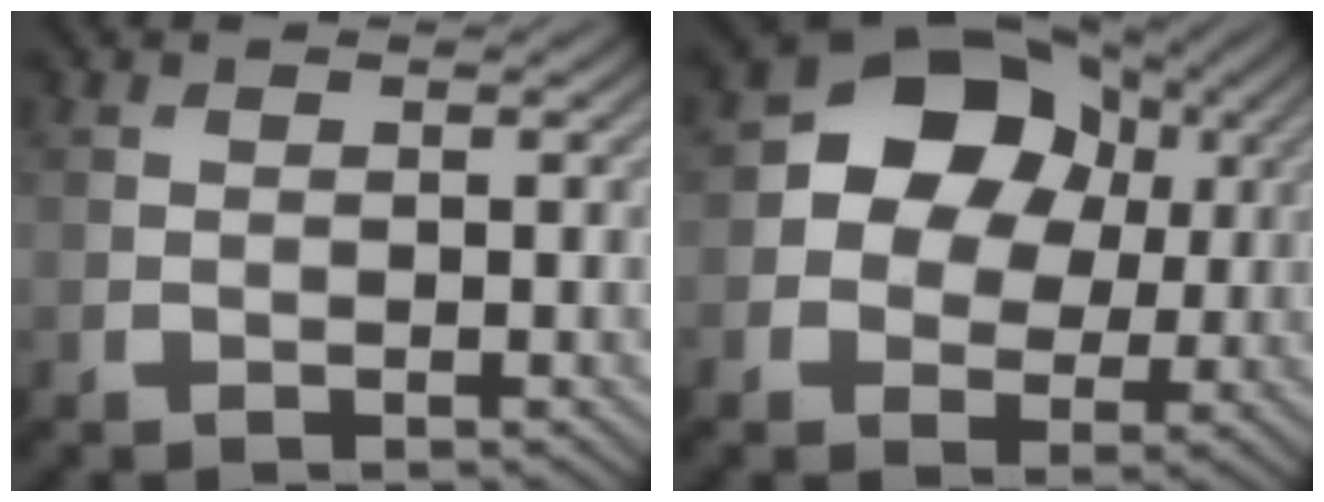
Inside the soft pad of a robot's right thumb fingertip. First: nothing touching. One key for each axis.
{"total": 9.6, "fx": 1.7, "fy": 7.8, "fz": 5.2, "tx": -0.082, "ty": 0.008, "tz": 0.008}